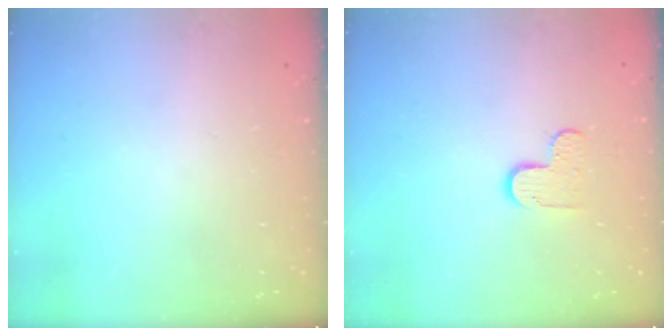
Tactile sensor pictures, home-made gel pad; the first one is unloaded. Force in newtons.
{"total": 5.7, "press": 5.7, "slide": 0.4}